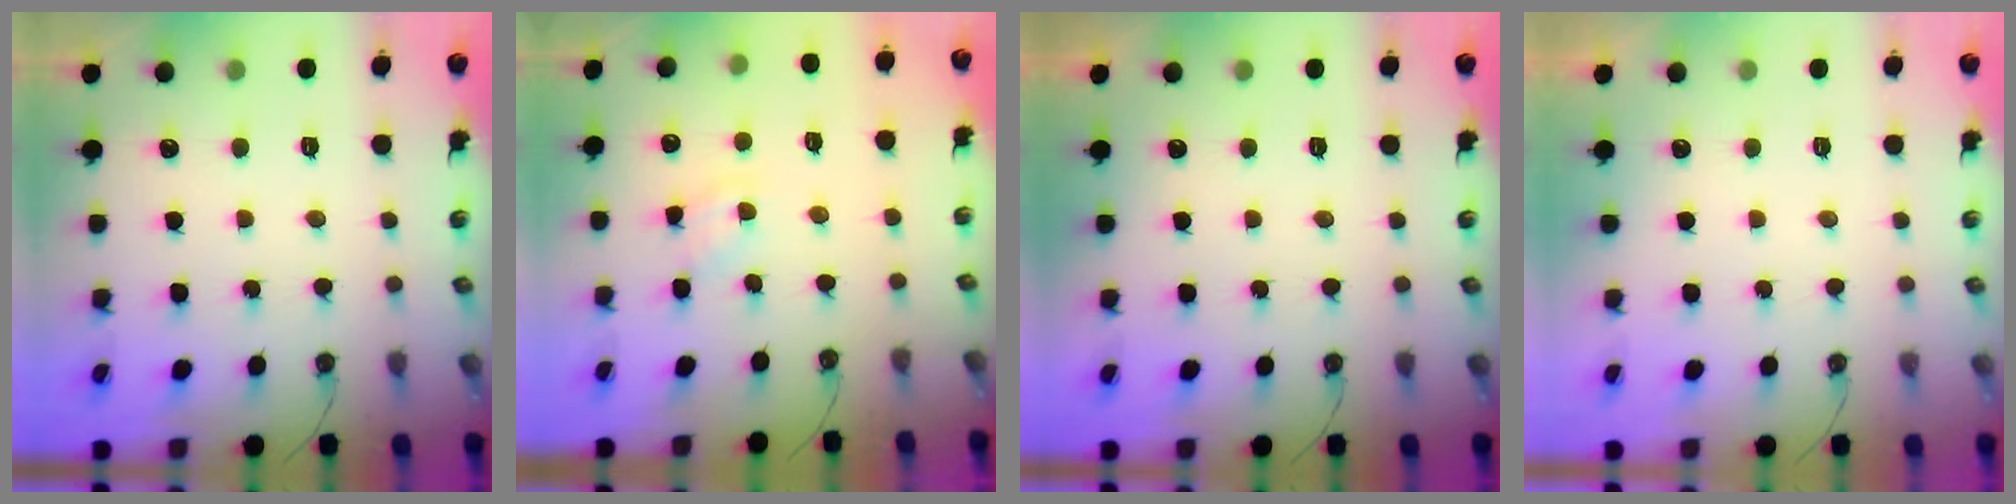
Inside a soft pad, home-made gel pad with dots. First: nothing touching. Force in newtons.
{"total": 4.2, "press": 4.2, "slide": 0.5}
{"total": 0.0}
{"total": 0.0}